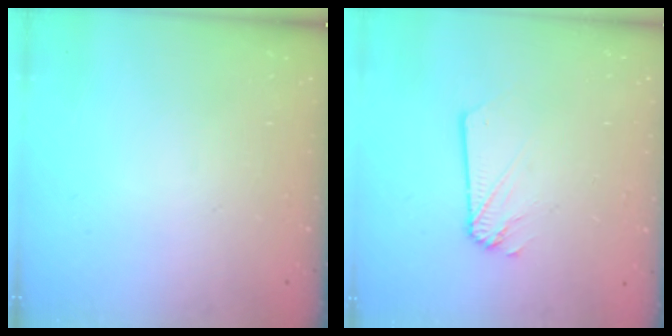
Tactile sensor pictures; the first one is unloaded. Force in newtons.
{"total": 1.2, "press": 1.2, "slide": 0.1}